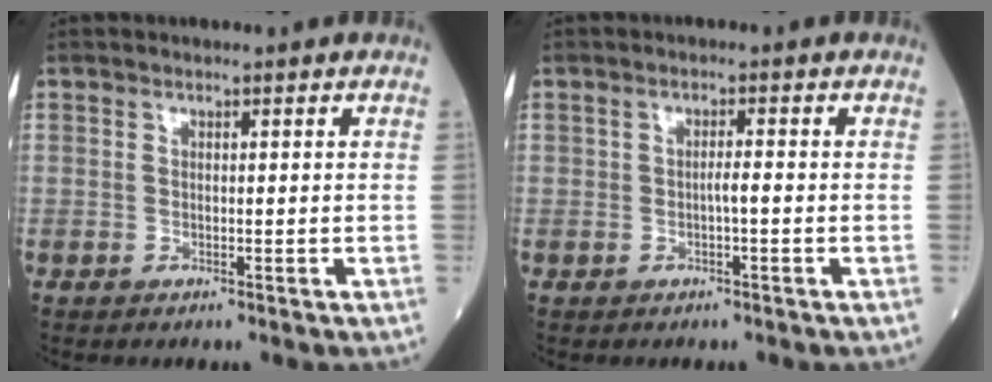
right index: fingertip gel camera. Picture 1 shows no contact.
{"total": 1.2, "force": [-0.4, 0.1, 1.2], "torque": [-0.020, 0.002, -0.006]}